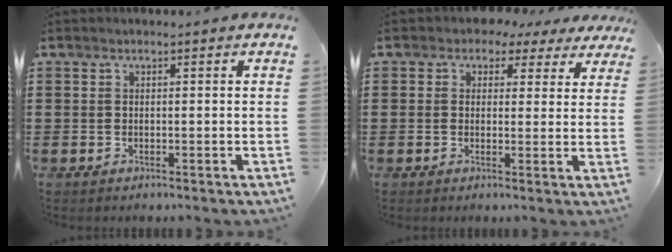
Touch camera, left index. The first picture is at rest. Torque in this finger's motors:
{"motor_torque": [2.14, 0.00, 0.68, 0.01]}